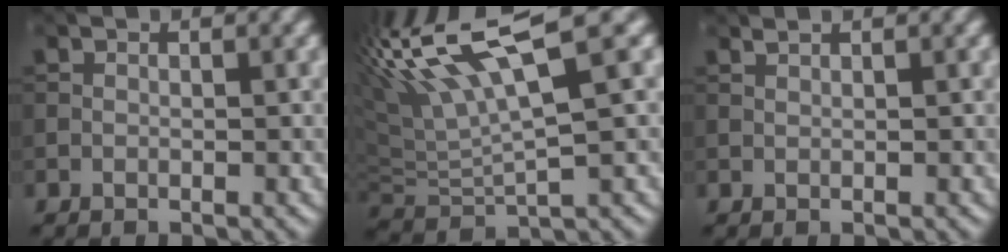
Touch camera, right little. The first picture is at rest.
{"total": 11.4, "force": [5.4, 2.3, 9.7], "torque": [-0.179, 0.031, 0.098]}
{"total": 0.6, "force": [0.5, 0.0, 0.2], "torque": [-0.003, 0.000, 0.010]}